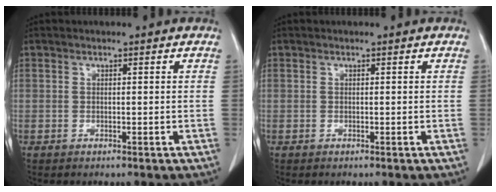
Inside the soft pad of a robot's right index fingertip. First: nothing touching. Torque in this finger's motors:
{"motor_torque": [0.00, 0.00, 0.00, 0.00]}